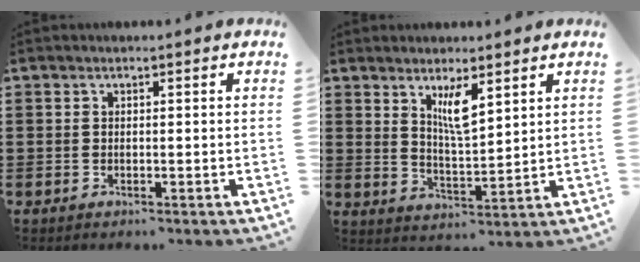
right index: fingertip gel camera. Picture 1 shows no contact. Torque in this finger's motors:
{"motor_torque": [0.77, 0.62, 0.26, 0.14]}